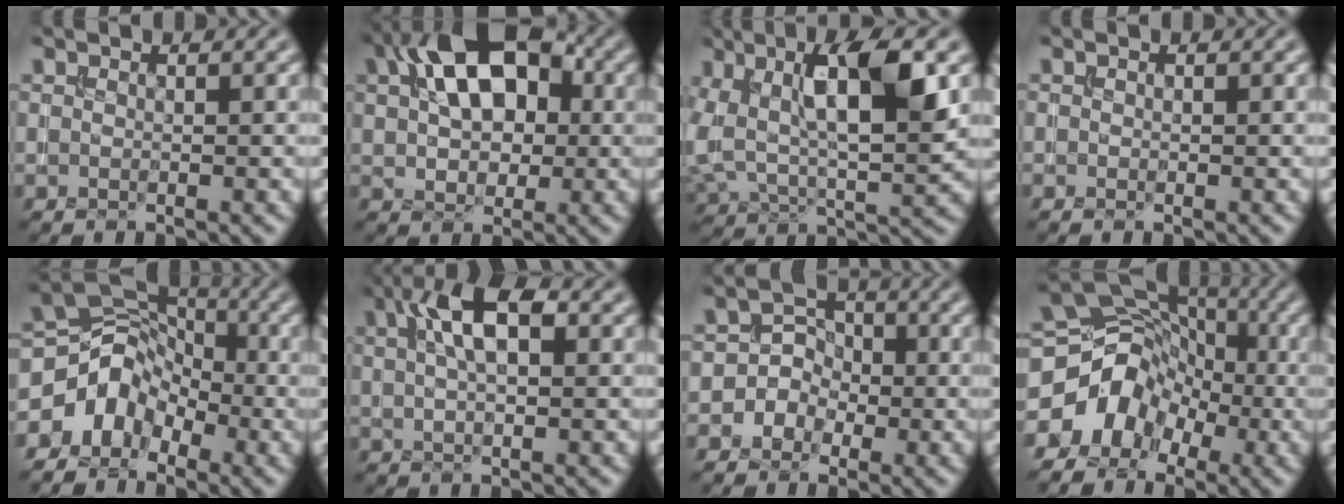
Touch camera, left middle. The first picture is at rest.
{"total": 11.4, "force": [3.2, 7.2, 8.2], "torque": [-0.136, 0.032, 0.043]}
{"total": 9.9, "force": [2.6, 4.1, 8.6], "torque": [-0.153, 0.006, 0.038]}
{"total": 0.0}
{"total": 5.7, "force": [-2.7, 4.2, 2.6], "torque": [-0.038, 0.012, -0.065]}
{"total": 5.6, "force": [1.9, 2.3, 4.7], "torque": [-0.085, 0.013, 0.026]}
{"total": 4.2, "force": [-1.5, 3.8, 1.0], "torque": [0.015, 0.022, -0.043]}
{"total": 7.5, "force": [-2.9, 5.8, 3.8], "torque": [-0.059, 0.006, -0.061]}